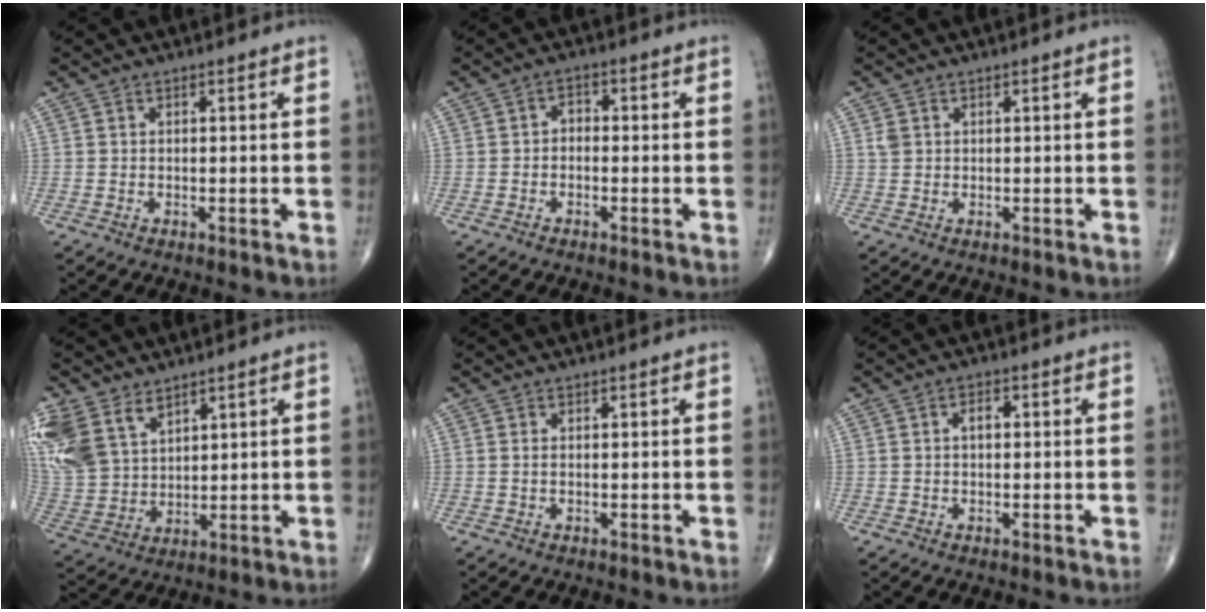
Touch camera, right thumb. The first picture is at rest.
{"total": 2.1, "force": [-0.5, 1.6, 1.4], "torque": [-0.006, 0.014, -0.019]}
{"total": 1.6, "force": [0.5, 1.3, 0.8], "torque": [-0.013, 0.003, 0.013]}
{"total": 16.1, "force": [8.5, 10.6, 8.7], "torque": [-0.204, -0.008, 0.184]}
{"total": 0.6, "force": [0.0, 0.3, 0.5], "torque": [-0.014, 0.001, 0.003]}
{"total": 2.1, "force": [0.2, 1.2, 1.7], "torque": [-0.023, 0.009, 0.000]}